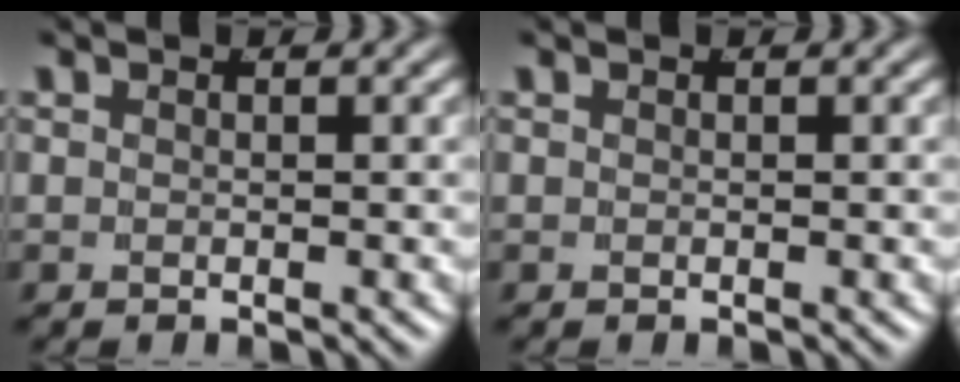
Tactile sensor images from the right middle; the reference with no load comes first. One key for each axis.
{"total": 0.0}